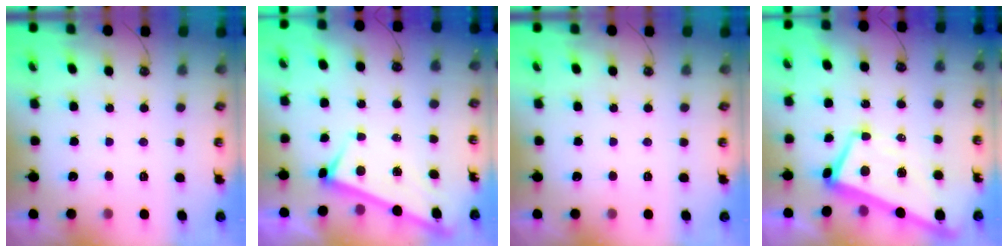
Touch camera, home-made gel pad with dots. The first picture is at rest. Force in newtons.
{"total": 3.0, "press": 3.0, "slide": 0.1}
{"total": 0.0}
{"total": 5.2, "press": 5.1, "slide": 1.0}